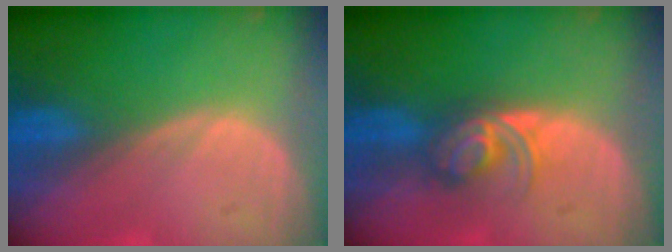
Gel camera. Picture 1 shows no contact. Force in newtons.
{"total": 5.6, "press": 4.9, "slide": 2.8}